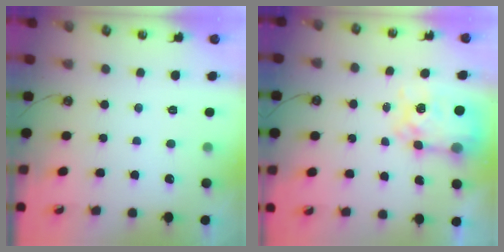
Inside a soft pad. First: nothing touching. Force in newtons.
{"total": 9.7, "press": 9.7, "slide": 0.9}